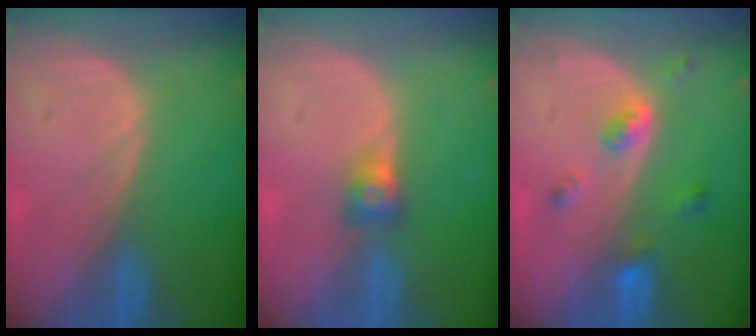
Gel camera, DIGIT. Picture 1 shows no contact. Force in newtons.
{"total": 2.6, "press": 2.4, "slide": 1.0}
{"total": 4.3, "press": 3.9, "slide": 1.8}